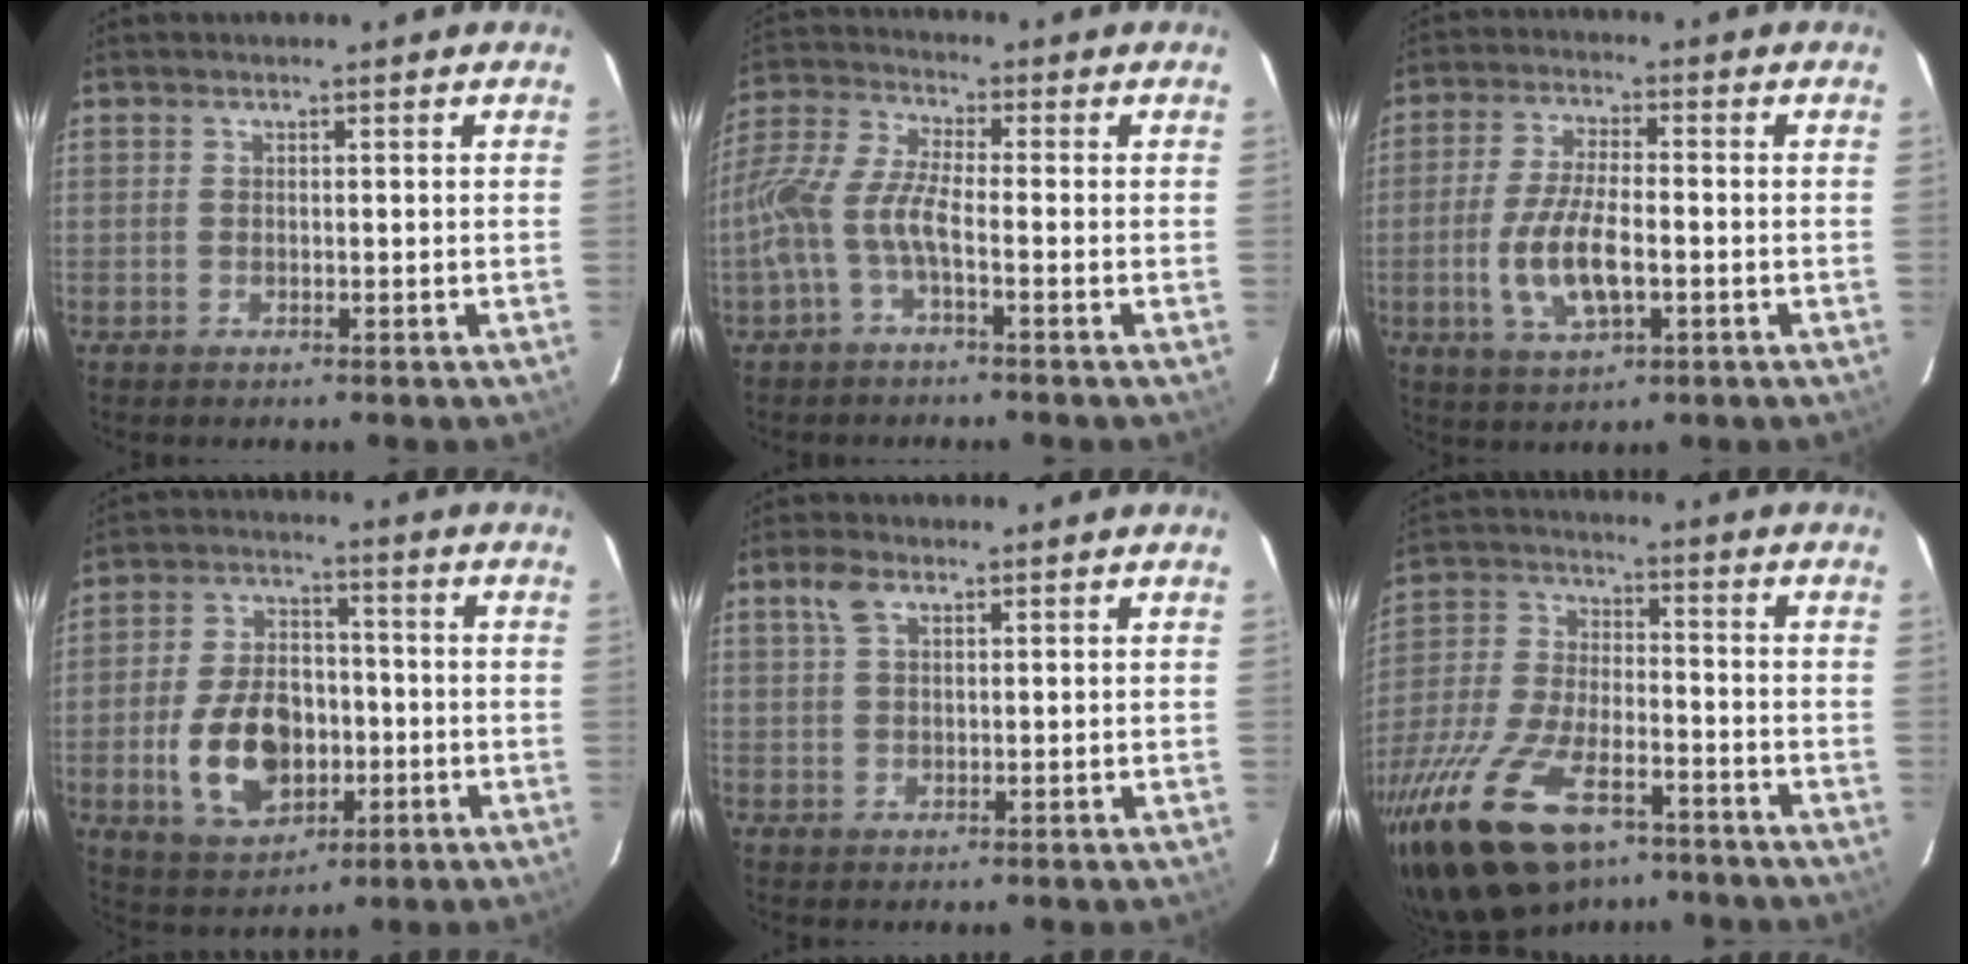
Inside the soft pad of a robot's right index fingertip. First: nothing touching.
{"total": 8.5, "force": [-3.0, 2.1, 7.7], "torque": [-0.181, 0.007, -0.063]}
{"total": 10.4, "force": [-2.5, 4.0, 9.3], "torque": [-0.189, -0.007, -0.044]}
{"total": 14.4, "force": [-3.7, 9.2, 10.5], "torque": [-0.217, 0.009, -0.047]}
{"total": 3.3, "force": [1.7, 1.7, 2.2], "torque": [-0.046, 0.010, 0.034]}
{"total": 21.8, "force": [-14.2, 9.8, 13.4], "torque": [-0.284, -0.029, -0.250]}